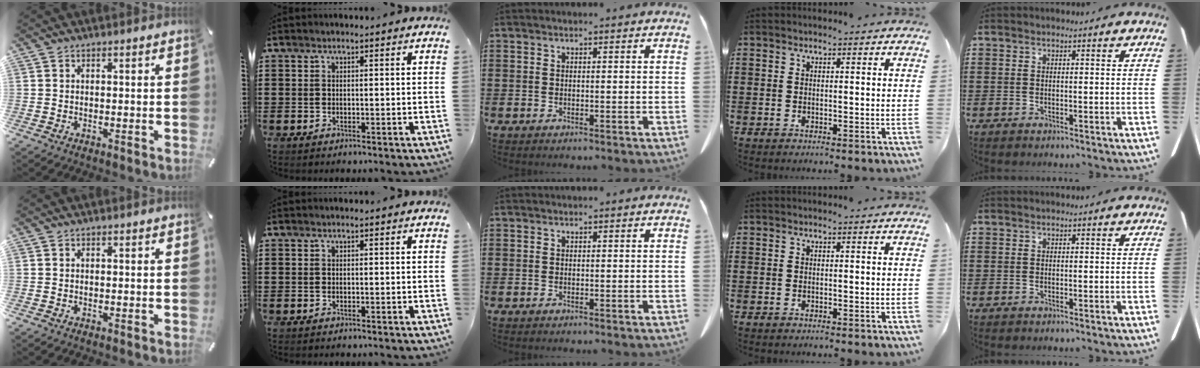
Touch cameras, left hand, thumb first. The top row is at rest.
{}